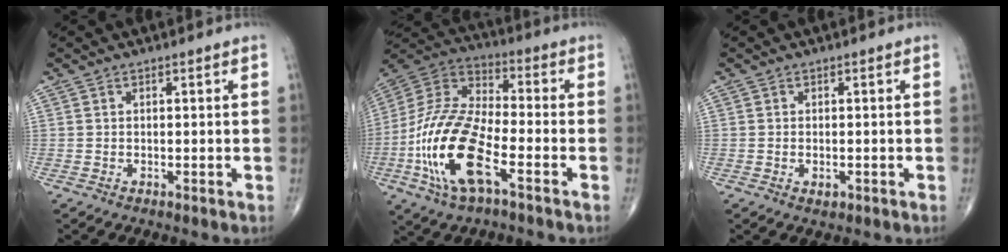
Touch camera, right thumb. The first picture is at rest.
{"total": 19.4, "force": [-7.0, 7.7, 16.4], "torque": [-0.343, 0.026, -0.131]}
{"total": 1.4, "force": [-0.5, 0.8, 1.0], "torque": [-0.012, -0.001, -0.005]}